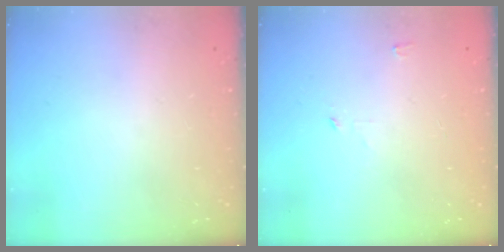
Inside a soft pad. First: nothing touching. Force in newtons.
{"total": 2.4, "press": 2.4, "slide": 0.2}